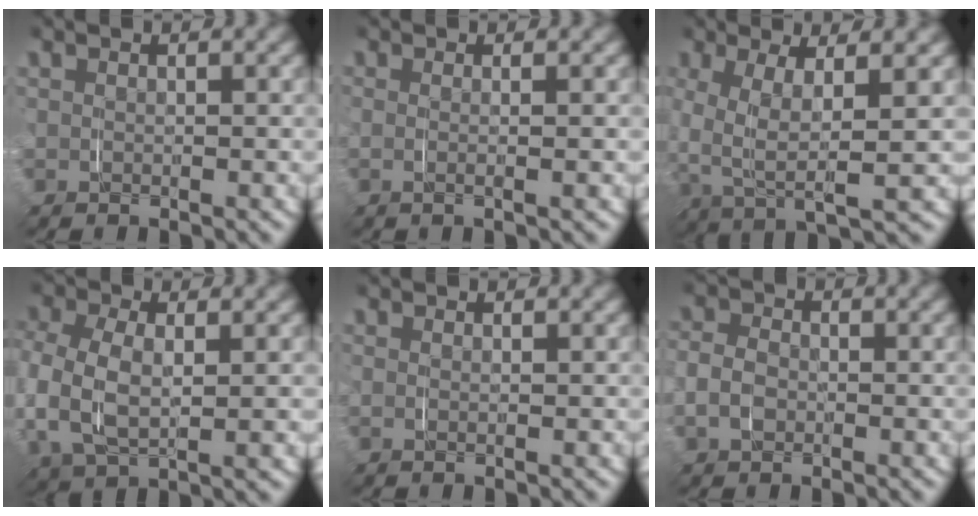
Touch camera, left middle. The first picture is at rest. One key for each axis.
{"total": 1.4, "fx": 0.3, "fy": -1.4, "fz": -0.1, "tx": 0.014, "ty": 0.001, "tz": 0.006}
{"total": 2.7, "fx": 1.3, "fy": 0.3, "fz": 2.4, "tx": -0.035, "ty": 0.003, "tz": 0.019}
{"total": 2.5, "fx": -0.2, "fy": 1.9, "fz": 1.6, "tx": -0.050, "ty": -0.009, "tz": -0.005}
{"total": 0.9, "fx": 0.4, "fy": -0.7, "fz": -0.2, "tx": 0.010, "ty": 0.000, "tz": 0.007}
{"total": 1.1, "fx": -0.6, "fy": 0.8, "fz": -0.4, "tx": 0.009, "ty": 0.001, "tz": -0.017}